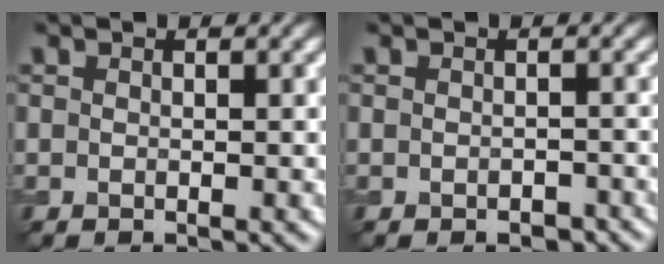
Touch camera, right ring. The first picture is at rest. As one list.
[{"total": 1.2, "force": [-0.7, 0.7, 0.7], "torque": [-0.011, -0.005, -0.009]}]